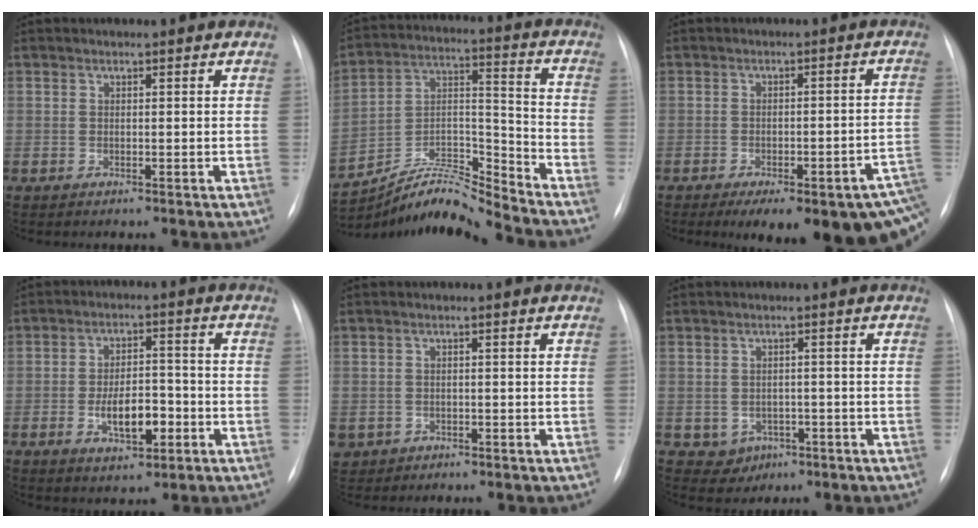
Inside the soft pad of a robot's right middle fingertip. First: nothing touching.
{"total": 11.0, "force": [-10.8, -1.4, 1.5], "torque": [-0.027, 0.045, -0.194]}
{"total": 19.5, "force": [-10.8, 5.4, 15.3], "torque": [-0.130, 0.009, -0.124]}
{"total": 7.1, "force": [-2.2, 3.3, 5.9], "torque": [-0.106, 0.005, -0.033]}
{"total": 4.6, "force": [-2.0, 4.0, 1.0], "torque": [-0.026, 0.003, -0.025]}
{"total": 3.7, "force": [-1.4, 3.3, 1.0], "torque": [-0.009, 0.009, -0.006]}